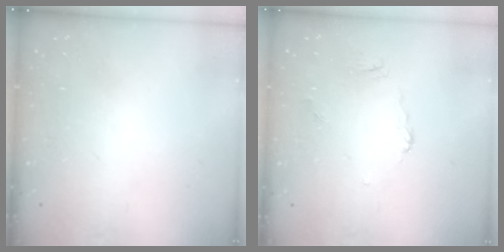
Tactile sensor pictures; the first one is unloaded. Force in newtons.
{"total": 4.9, "press": 4.9, "slide": 0.1}